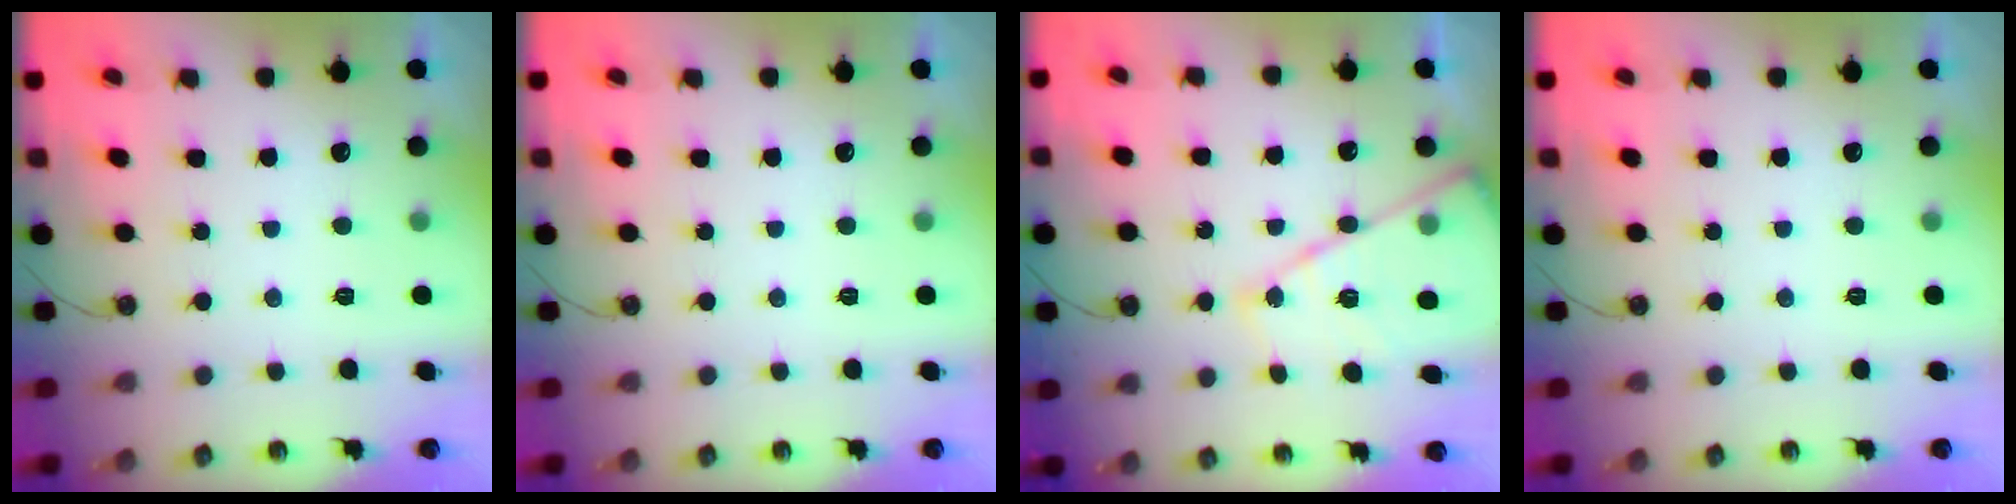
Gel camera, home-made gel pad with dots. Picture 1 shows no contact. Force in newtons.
{"total": 0.0}
{"total": 17.0, "press": 17.0, "slide": 1.5}
{"total": 0.0}